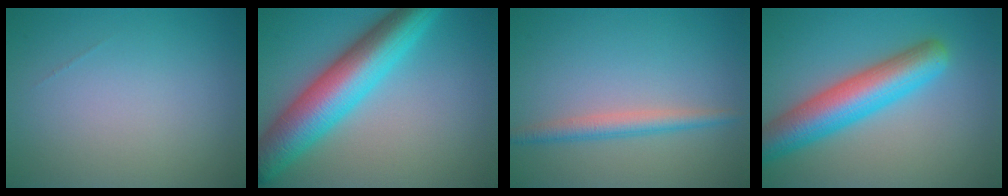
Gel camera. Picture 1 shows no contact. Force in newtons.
{"total": 9.4, "press": 9.4, "slide": 0.1}
{"total": 2.4, "press": 2.4, "slide": 0.0}
{"total": 7.4, "press": 7.4, "slide": 0.2}